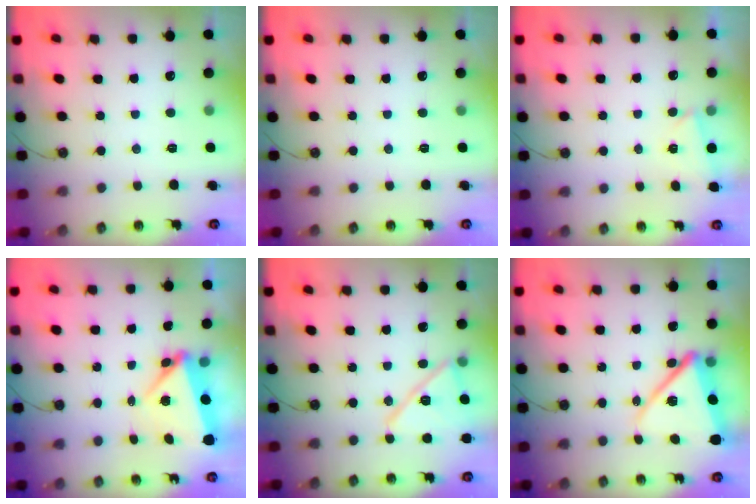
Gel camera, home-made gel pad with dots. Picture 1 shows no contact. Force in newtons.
{"total": 0.0}
{"total": 2.5, "press": 1.9, "slide": 1.7}
{"total": 5.7, "press": 5.5, "slide": 1.5}
{"total": 14.7, "press": 14.7, "slide": 0.6}
{"total": 15.1, "press": 15.0, "slide": 1.5}